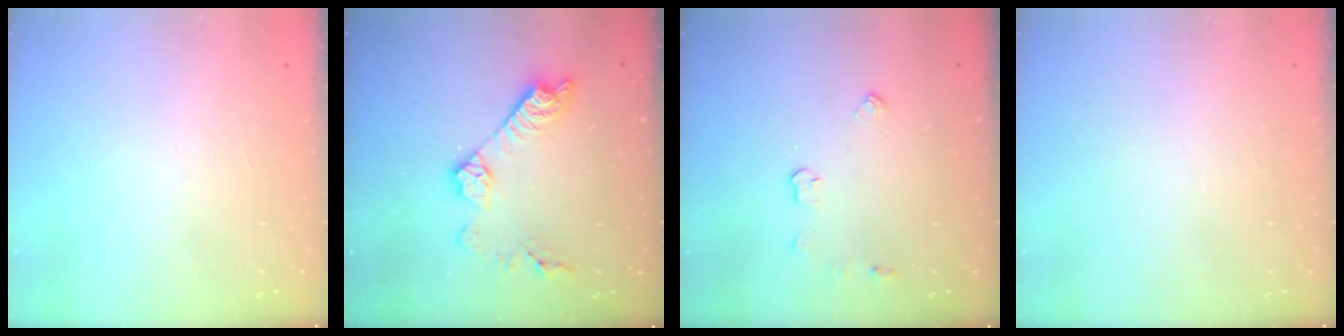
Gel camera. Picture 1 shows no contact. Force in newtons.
{"total": 12.3, "press": 12.2, "slide": 0.6}
{"total": 3.8, "press": 3.8, "slide": 0.6}
{"total": 0.0}